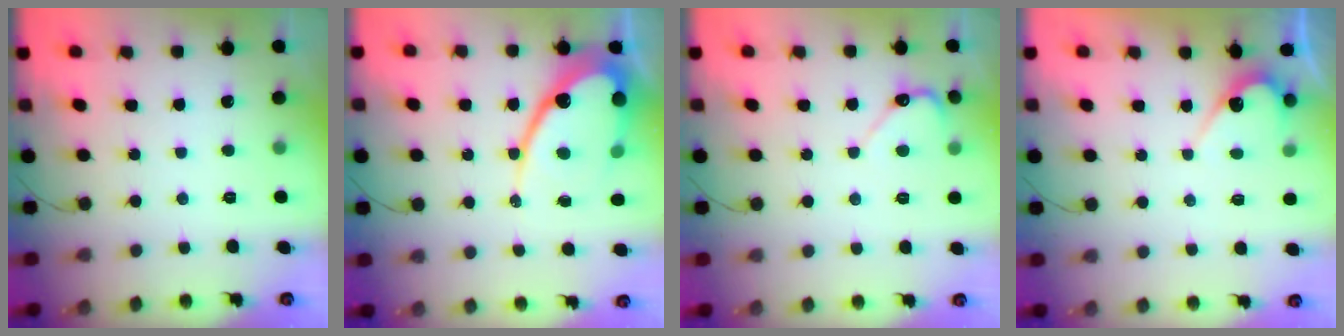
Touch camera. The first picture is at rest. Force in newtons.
{"total": 17.3, "press": 17.3, "slide": 1.7}
{"total": 4.5, "press": 4.5, "slide": 0.5}
{"total": 6.7, "press": 6.7, "slide": 0.3}